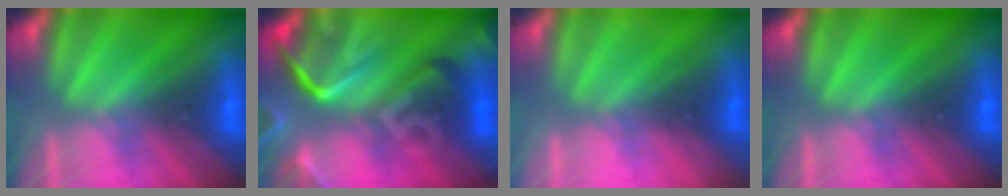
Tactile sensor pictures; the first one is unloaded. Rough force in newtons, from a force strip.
{"total": 7.5}
{"total": 2.3}
{"total": 0.0}